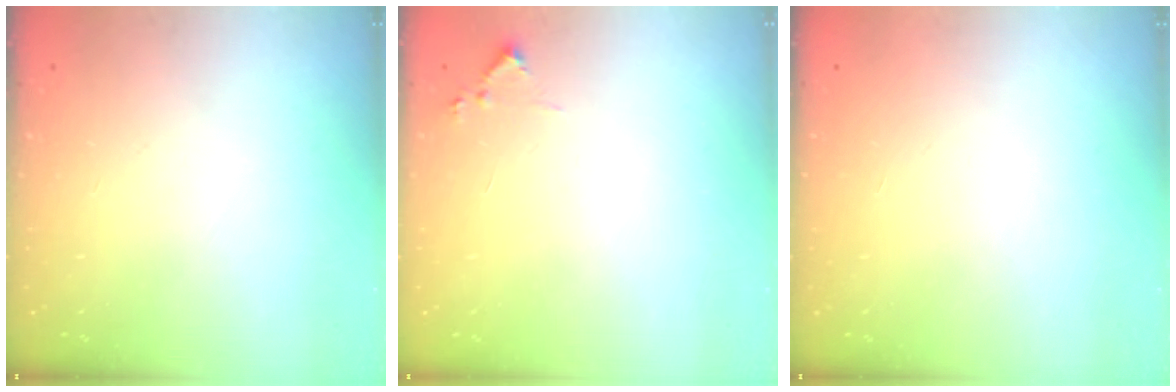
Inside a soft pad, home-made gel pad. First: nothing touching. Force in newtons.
{"total": 5.7, "press": 5.7, "slide": 0.6}
{"total": 1.5, "press": 1.5, "slide": 0.1}